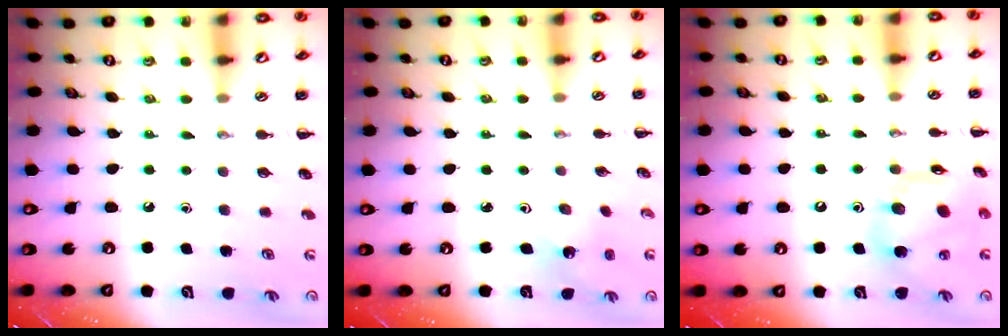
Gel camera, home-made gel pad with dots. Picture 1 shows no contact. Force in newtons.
{"total": 2.0, "press": 1.9, "slide": 0.7}
{"total": 14.6, "press": 14.5, "slide": 2.0}